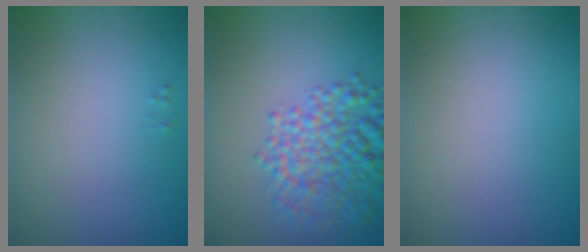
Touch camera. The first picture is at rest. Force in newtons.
{"total": 6.9, "press": 6.9, "slide": 0.3}
{"total": 0.0}